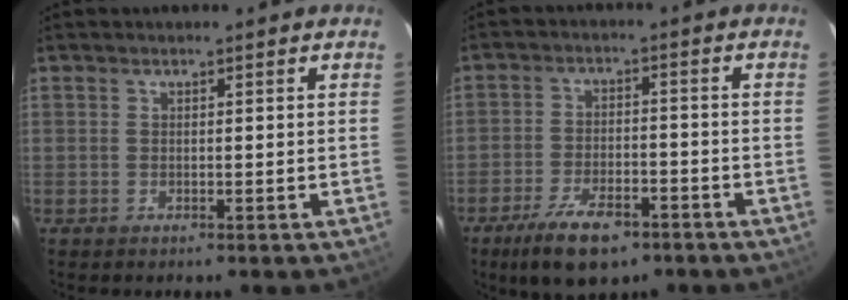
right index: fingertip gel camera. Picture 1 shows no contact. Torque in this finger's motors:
{"motor_torque": [1.18, -0.96, 0.19, 0.05]}